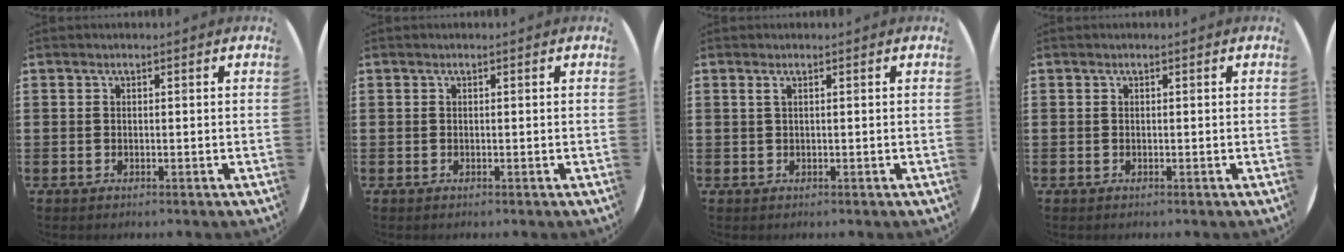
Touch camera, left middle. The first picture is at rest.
{"total": 0.0}
{"total": 0.7, "force": [0.3, 0.0, 0.6], "torque": [-0.010, 0.001, 0.004]}
{"total": 0.0}